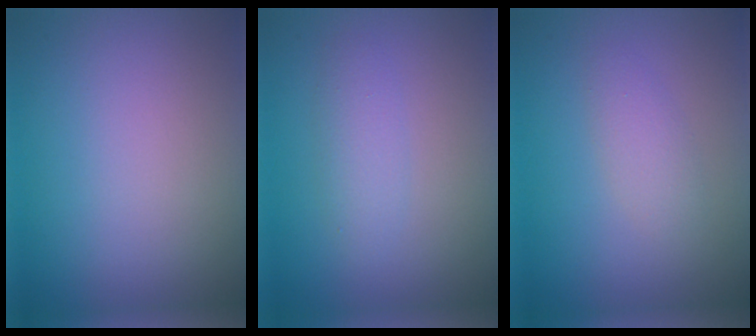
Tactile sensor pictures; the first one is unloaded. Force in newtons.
{"total": 1.9, "press": 1.9, "slide": 0.0}
{"total": 1.7, "press": 1.7, "slide": 0.1}